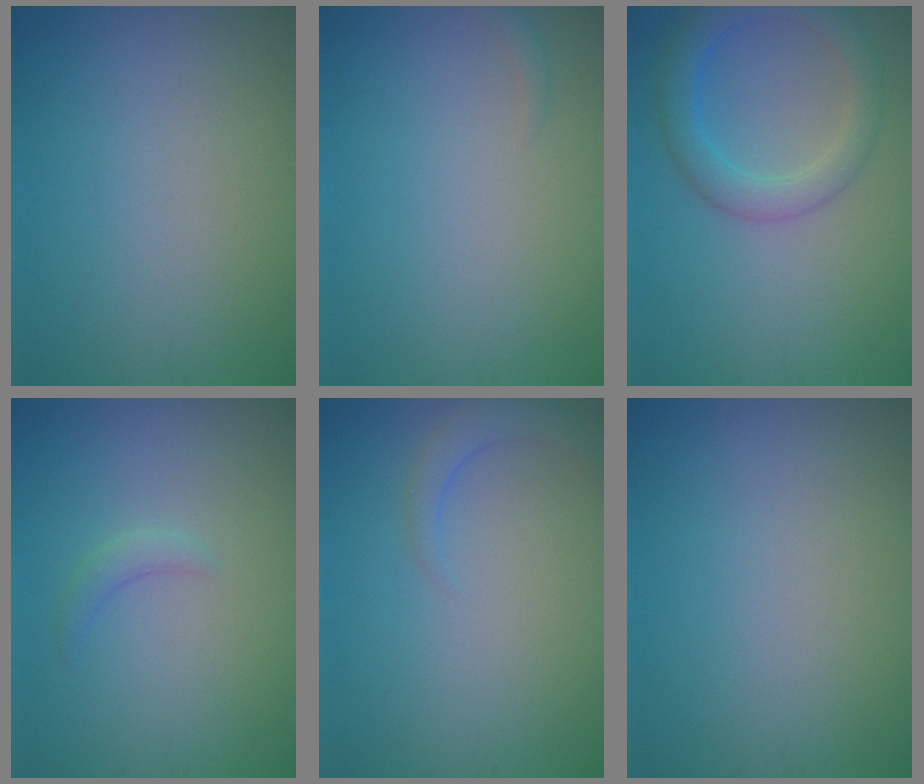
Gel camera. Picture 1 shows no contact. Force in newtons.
{"total": 0.5, "press": 0.5, "slide": 0.0}
{"total": 4.2, "press": 4.2, "slide": 0.2}
{"total": 1.2, "press": 1.2, "slide": 0.1}
{"total": 1.7, "press": 1.7, "slide": 0.3}
{"total": 0.0}